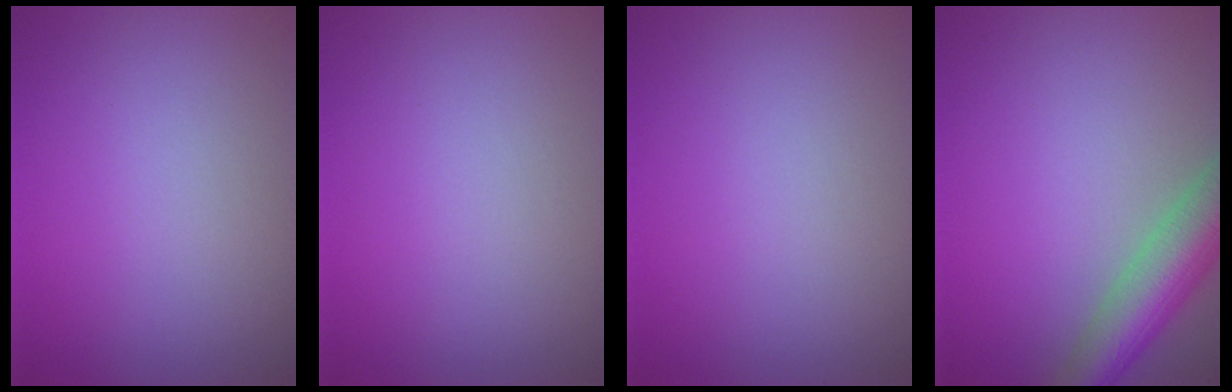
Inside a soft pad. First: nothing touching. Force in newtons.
{"total": 0.0}
{"total": 0.0}
{"total": 6.4, "press": 6.4, "slide": 0.4}